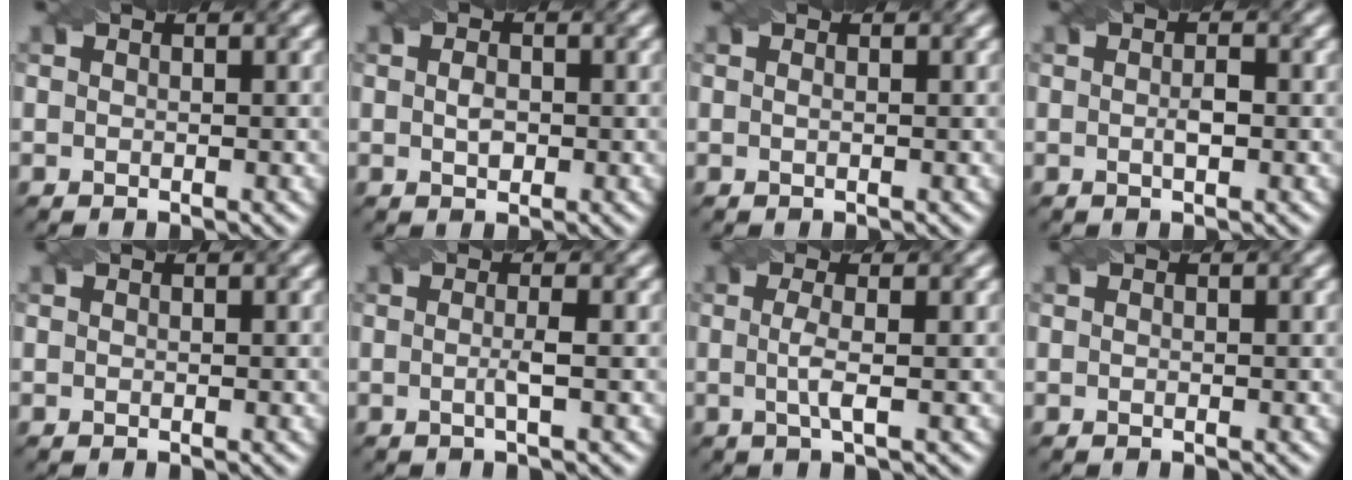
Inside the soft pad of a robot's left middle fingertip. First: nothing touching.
{"total": 1.5, "force": [-0.1, 0.9, 1.1], "torque": [-0.025, 0.000, 0.000]}
{"total": 0.0}
{"total": 1.4, "force": [-0.2, 0.4, 1.3], "torque": [-0.027, 0.001, -0.003]}
{"total": 0.0}
{"total": 1.7, "force": [-0.3, 0.2, 1.7], "torque": [-0.033, -0.003, -0.007]}
{"total": 2.3, "force": [-0.2, 0.5, 2.2], "torque": [-0.045, -0.002, -0.007]}
{"total": 0.0}